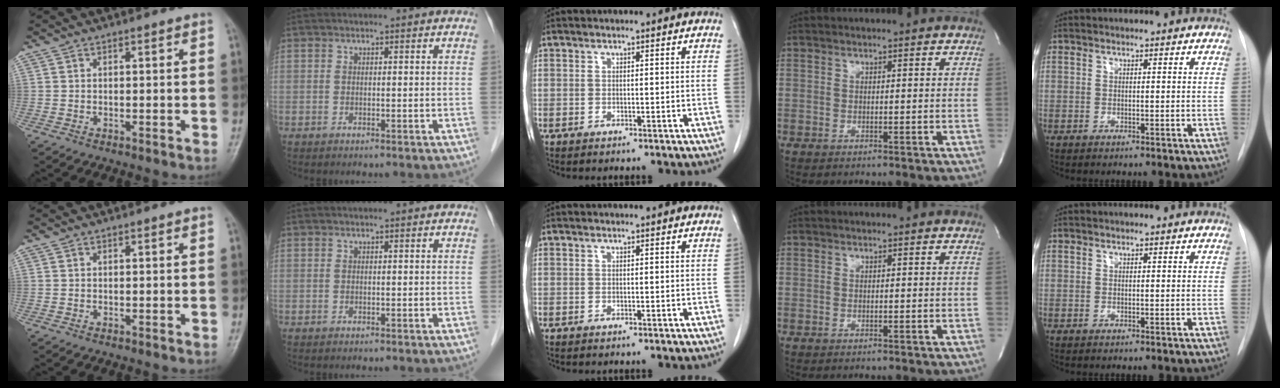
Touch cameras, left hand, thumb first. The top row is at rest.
{}